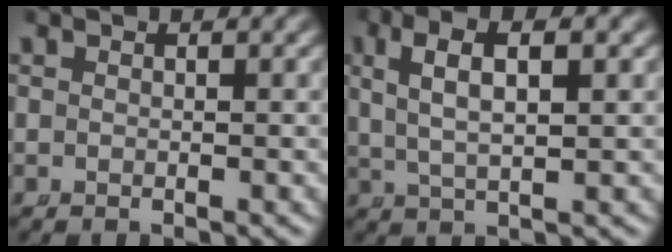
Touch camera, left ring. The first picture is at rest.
{"total": 4.9, "force": [1.9, 1.6, 4.2], "torque": [-0.079, 0.010, 0.036]}